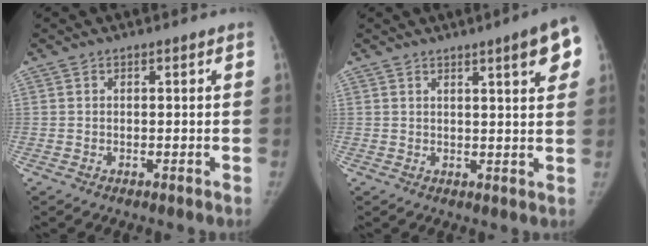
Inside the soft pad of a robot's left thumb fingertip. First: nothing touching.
{"total": 7.5, "force": [3.7, 1.2, 6.4], "torque": [-0.070, -0.011, 0.044]}